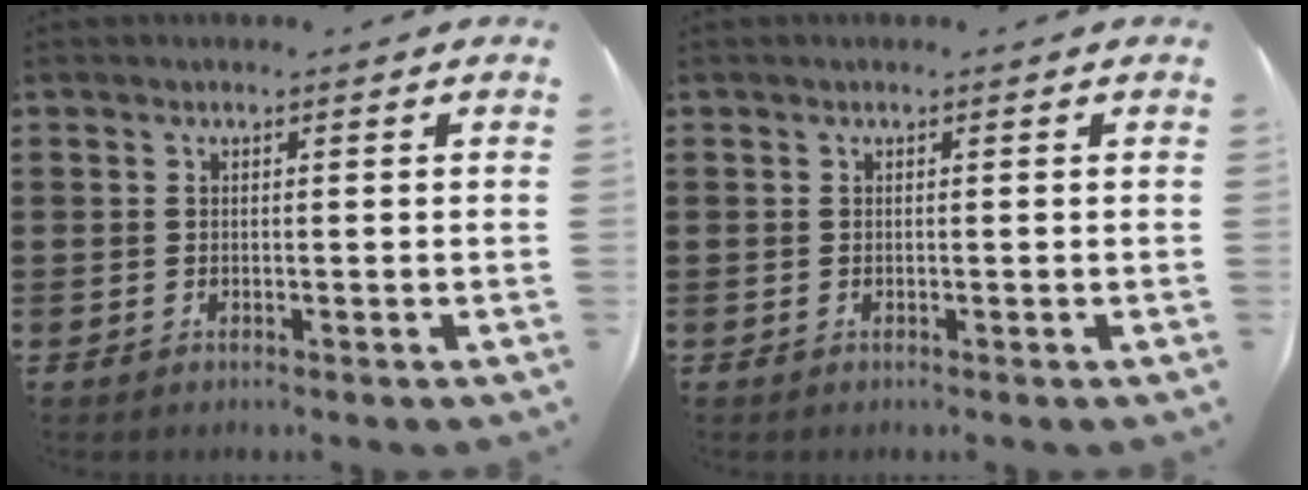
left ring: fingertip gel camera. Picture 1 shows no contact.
{"total": 0.0}